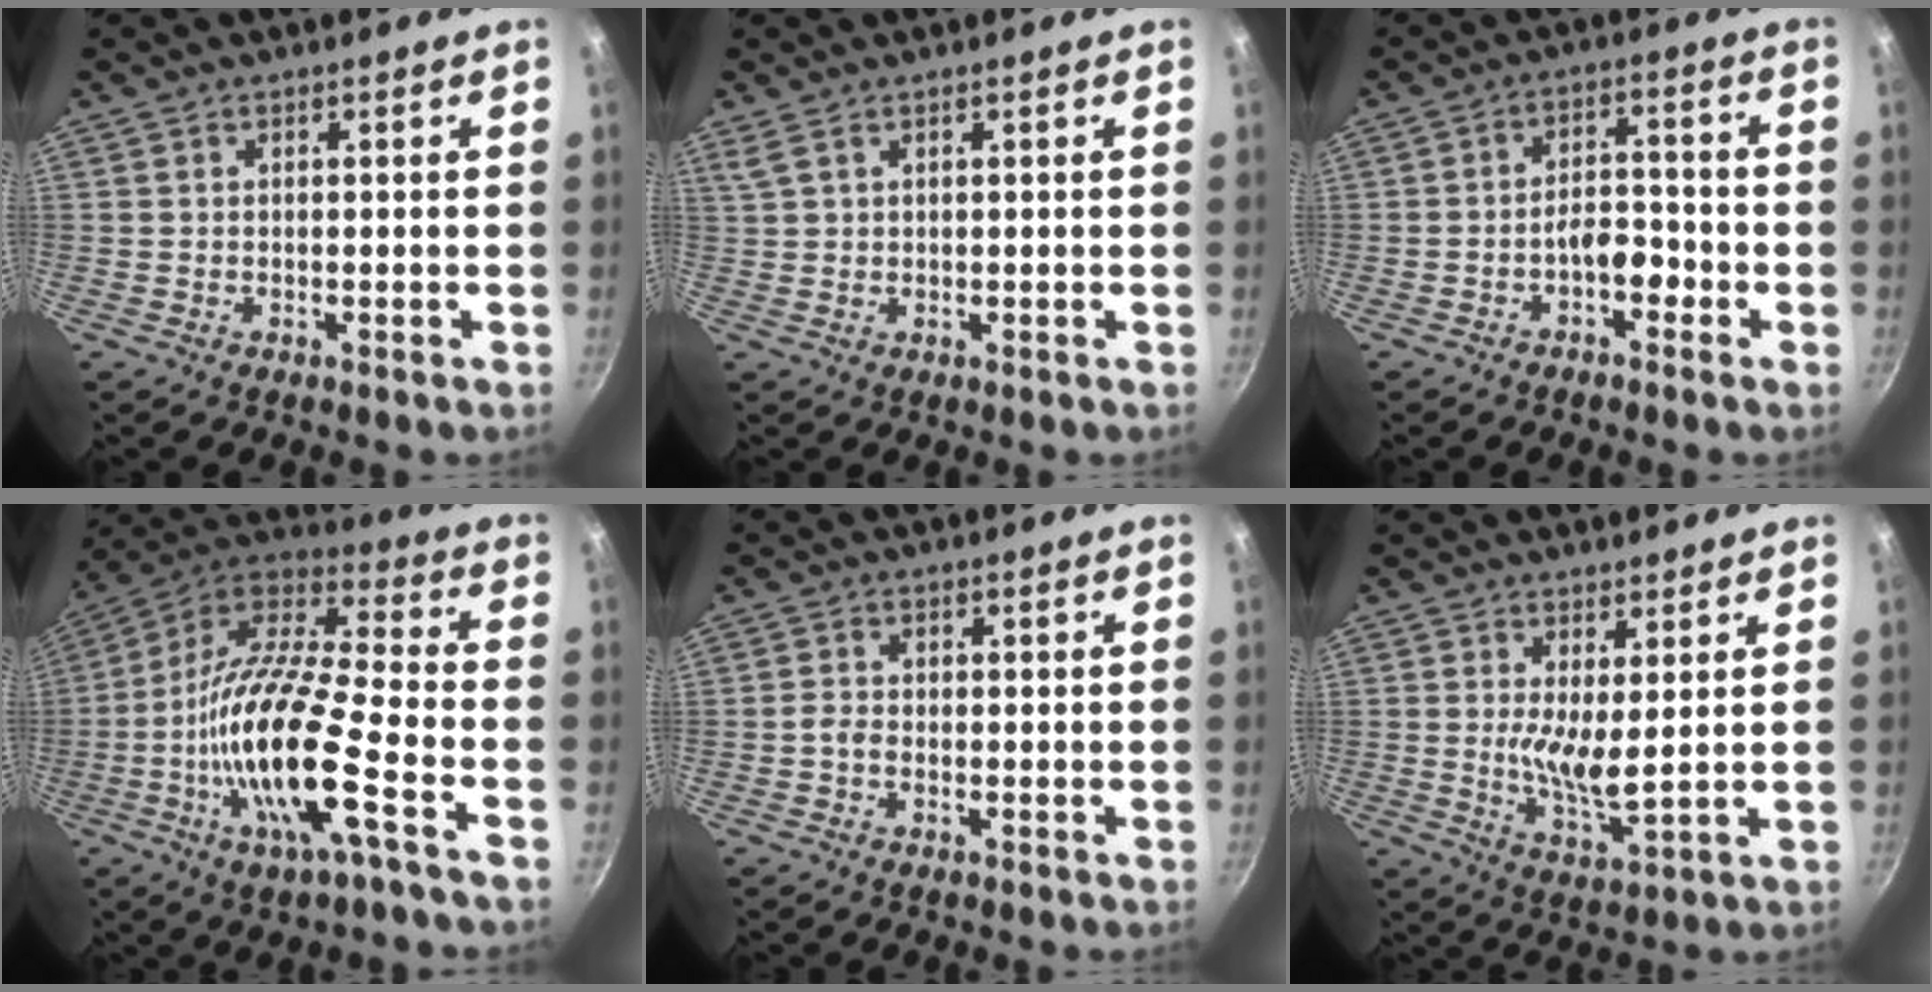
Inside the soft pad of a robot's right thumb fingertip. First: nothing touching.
{"total": 2.0, "force": [1.4, 0.8, 1.2], "torque": [-0.027, 0.002, 0.035]}
{"total": 5.8, "force": [-2.7, 3.0, 4.2], "torque": [-0.042, 0.034, -0.047]}
{"total": 20.7, "force": [-6.8, 4.7, 18.9], "torque": [-0.349, 0.033, -0.147]}
{"total": 1.7, "force": [-0.9, 1.0, 1.0], "torque": [-0.029, 0.010, -0.023]}
{"total": 6.3, "force": [1.4, 1.7, 5.9], "torque": [-0.109, -0.031, 0.029]}